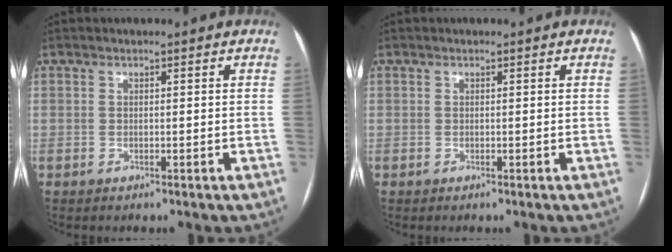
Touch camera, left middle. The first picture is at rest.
{"total": 0.0}